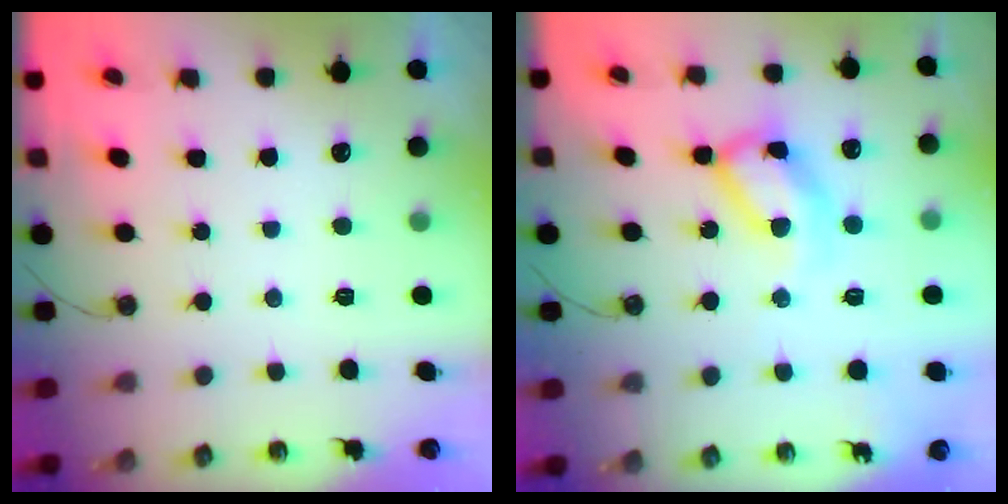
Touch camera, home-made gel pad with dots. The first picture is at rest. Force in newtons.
{"total": 15.3, "press": 15.2, "slide": 1.3}